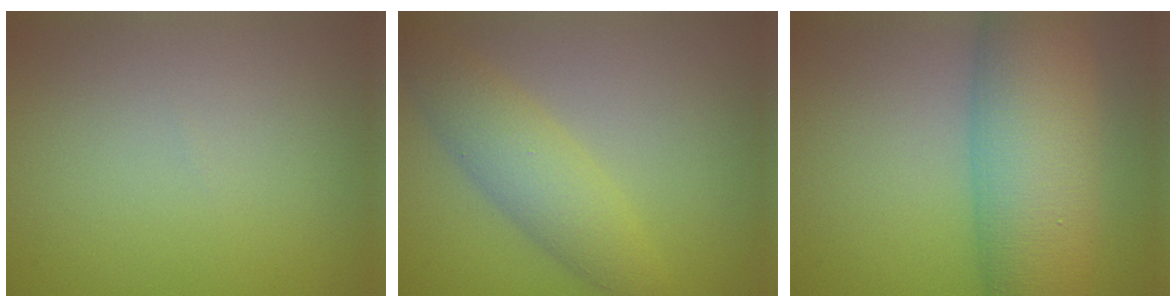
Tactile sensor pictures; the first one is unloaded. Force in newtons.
{"total": 4.4, "press": 4.4, "slide": 0.2}
{"total": 11.2, "press": 11.2, "slide": 0.4}